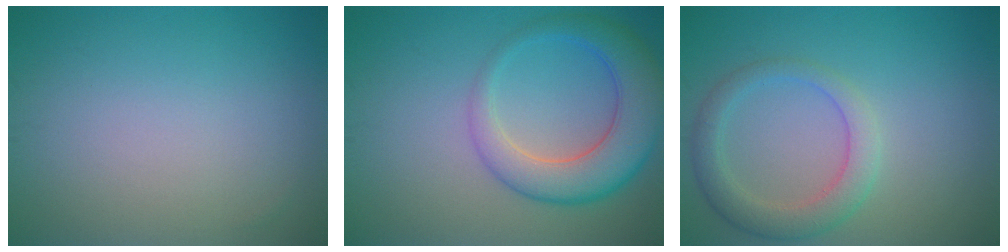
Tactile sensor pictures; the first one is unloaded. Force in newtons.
{"total": 6.6, "press": 6.6, "slide": 0.3}
{"total": 3.6, "press": 3.5, "slide": 0.2}